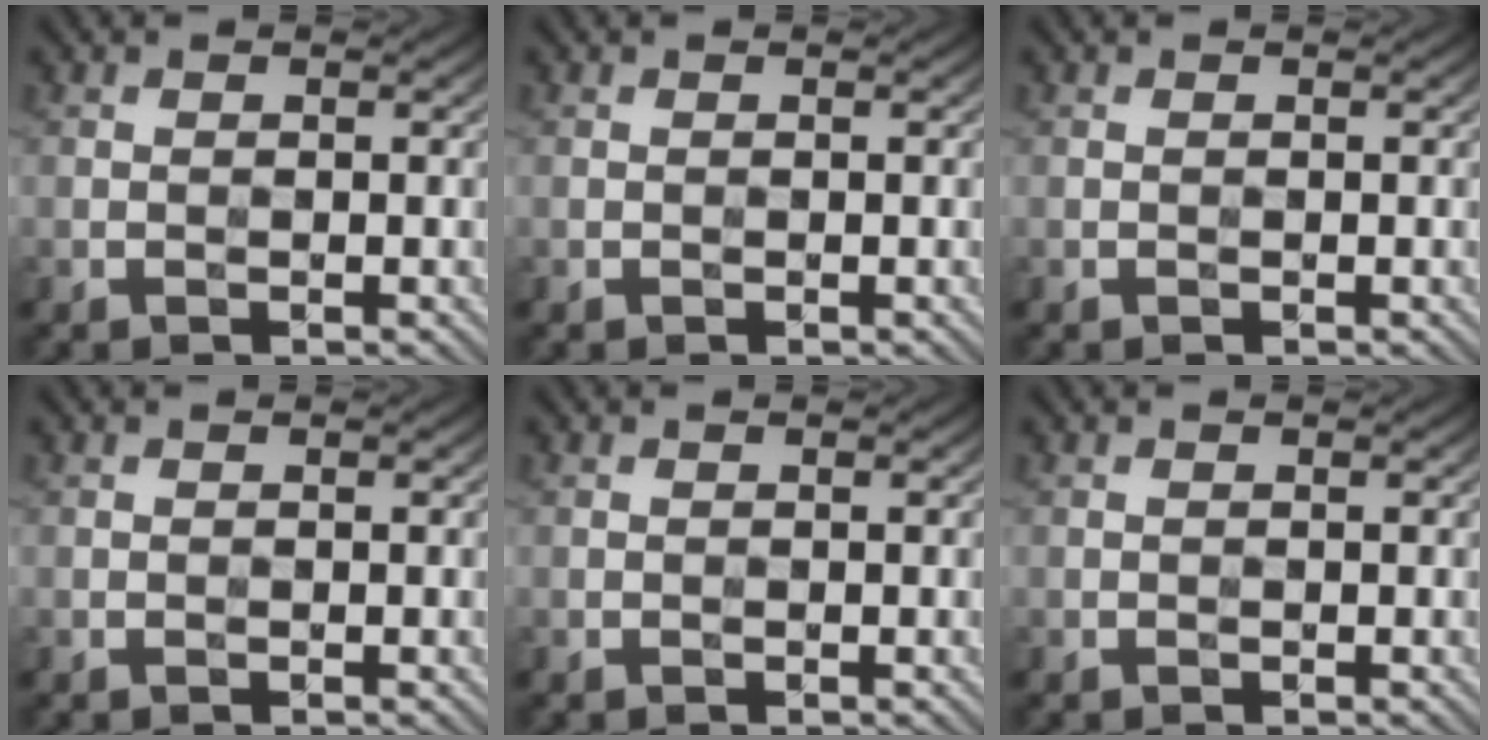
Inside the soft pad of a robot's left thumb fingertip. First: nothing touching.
{"total": 0.0}
{"total": 0.0}
{"total": 0.0}
{"total": 0.0}
{"total": 0.0}